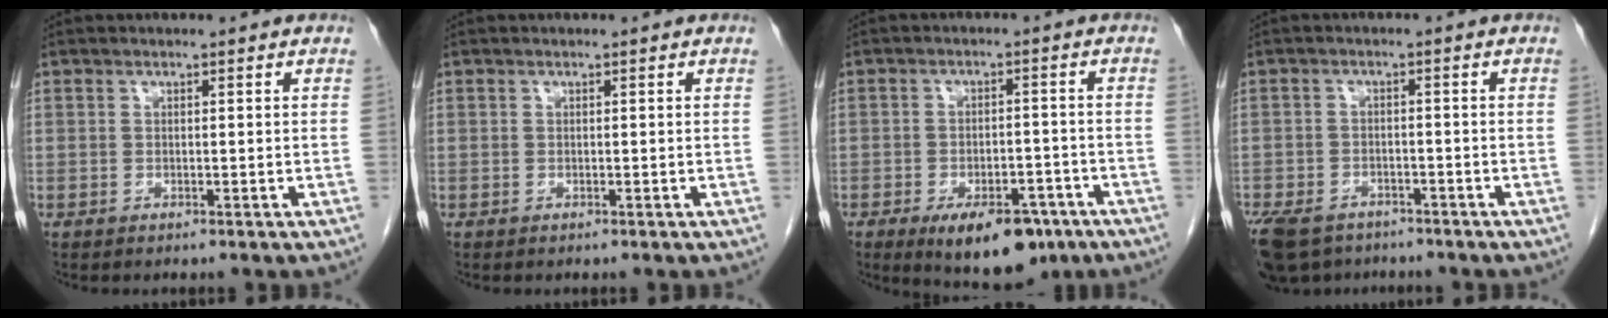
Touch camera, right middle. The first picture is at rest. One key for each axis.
{"total": 0.0}
{"total": 11.1, "fx": -7.0, "fy": 4.8, "fz": 7.2, "tx": -0.097, "ty": -0.004, "tz": -0.099}
{"total": 11.0, "fx": -8.2, "fy": 6.1, "fz": 4.1, "tx": -0.100, "ty": -0.015, "tz": -0.121}